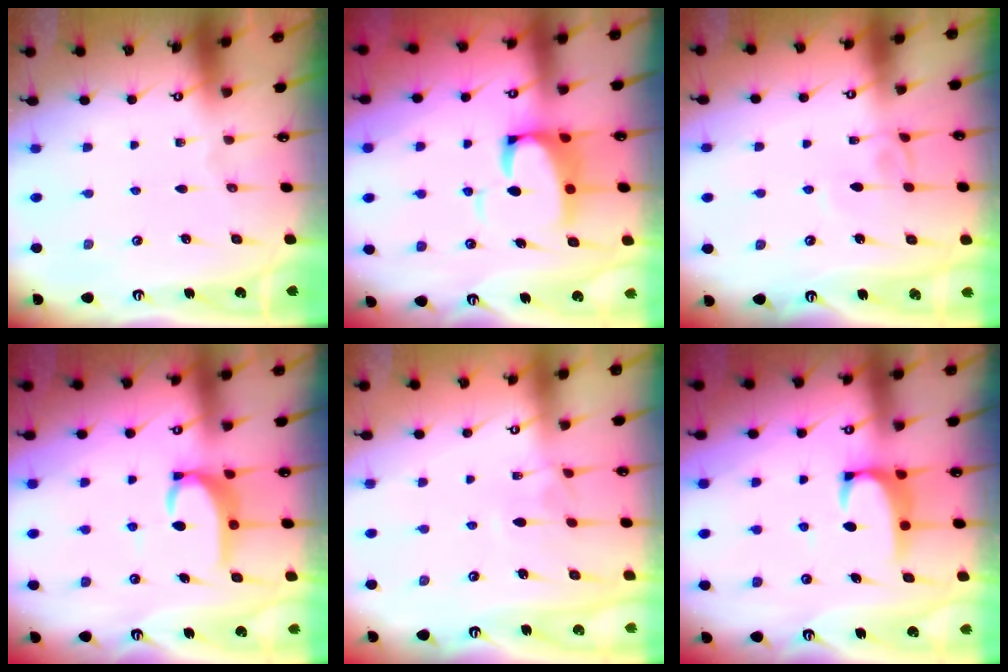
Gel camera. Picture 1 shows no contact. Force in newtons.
{"total": 6.0, "press": 5.9, "slide": 1.2}
{"total": 3.5, "press": 3.5, "slide": 0.1}
{"total": 5.6, "press": 5.6, "slide": 0.3}
{"total": 2.0, "press": 2.0, "slide": 0.5}
{"total": 2.8, "press": 2.8, "slide": 0.3}